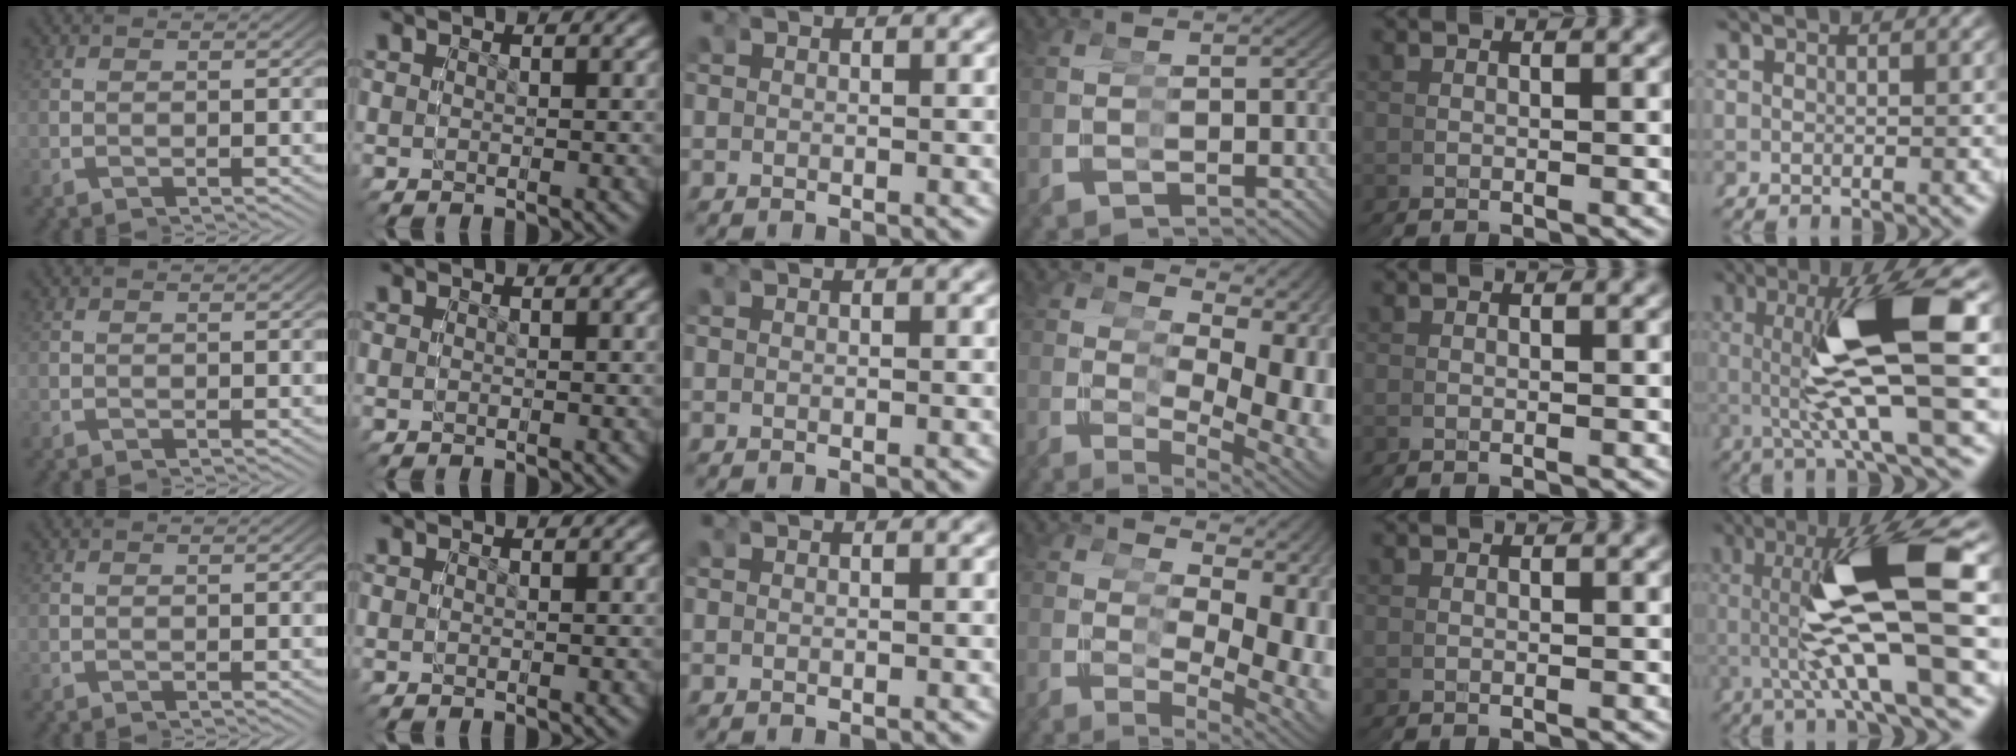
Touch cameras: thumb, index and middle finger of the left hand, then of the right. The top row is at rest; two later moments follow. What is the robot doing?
{"motion": "grasp_and_lifting", "object": "legos"}